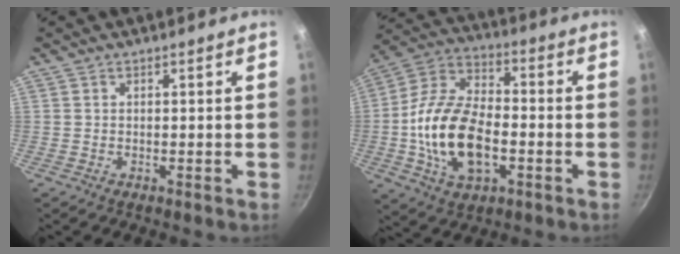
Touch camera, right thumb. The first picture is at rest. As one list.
[{"total": 18.8, "force": [-3.5, 10.7, 15.0], "torque": [-0.269, 0.031, -0.072]}]